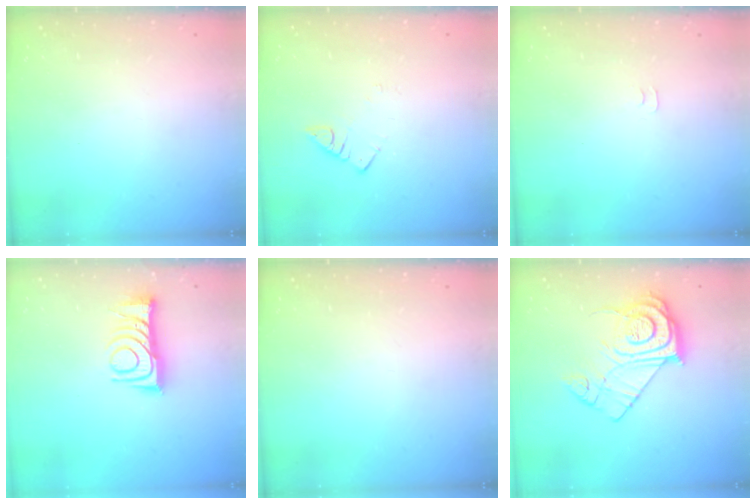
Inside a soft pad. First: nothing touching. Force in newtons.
{"total": 2.5, "press": 2.5, "slide": 0.3}
{"total": 3.1, "press": 3.0, "slide": 0.5}
{"total": 10.3, "press": 10.3, "slide": 0.6}
{"total": 0.0}
{"total": 13.5, "press": 13.5, "slide": 1.0}